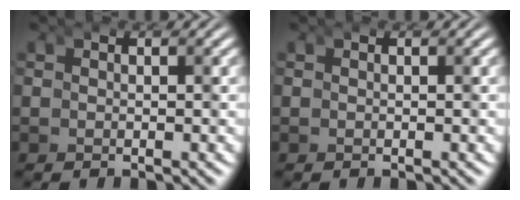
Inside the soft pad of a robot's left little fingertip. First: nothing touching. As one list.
[{"total": 0.0}]